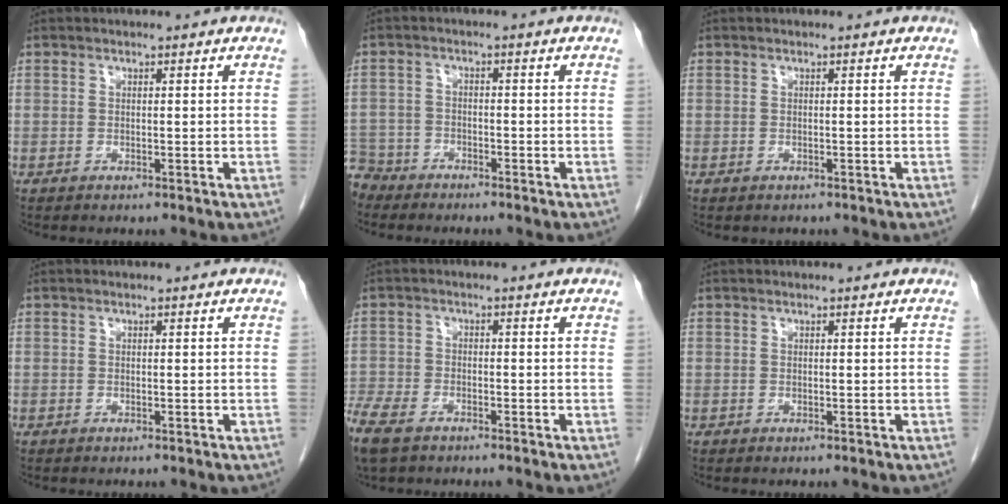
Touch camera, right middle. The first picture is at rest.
{"total": 5.6, "force": [-5.0, 2.5, -0.4], "torque": [0.010, -0.005, -0.100]}
{"total": 0.0}
{"total": 0.0}
{"total": 9.4, "force": [-6.7, 4.5, 4.9], "torque": [-0.124, -0.013, -0.121]}
{"total": 0.0}